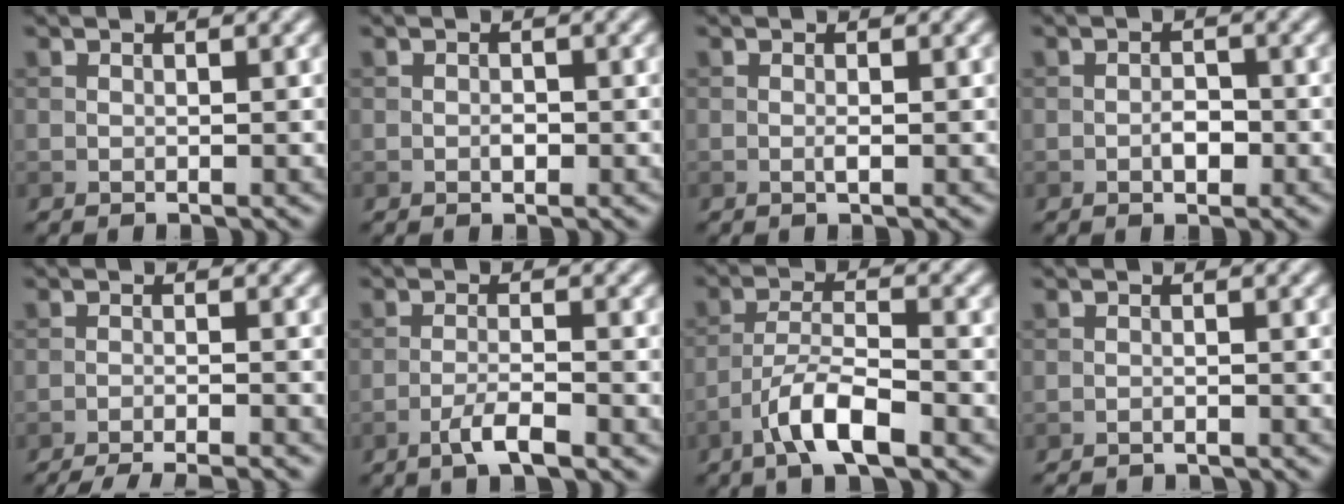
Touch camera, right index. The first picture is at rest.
{"total": 0.8, "force": [-0.3, 0.5, 0.6], "torque": [-0.008, 0.001, -0.004]}
{"total": 0.6, "force": [-0.2, 0.1, 0.6], "torque": [-0.014, -0.002, -0.005]}
{"total": 1.6, "force": [-0.6, 0.9, 1.2], "torque": [-0.019, 0.002, -0.011]}
{"total": 6.8, "force": [-6.0, 1.3, 2.9], "torque": [-0.038, -0.009, -0.090]}
{"total": 2.8, "force": [-1.8, 0.4, 2.1], "torque": [-0.040, 0.005, -0.039]}
{"total": 5.4, "force": [-3.3, 1.4, 4.1], "torque": [-0.076, 0.005, -0.066]}
{"total": 3.0, "force": [-2.9, 0.3, 0.5], "torque": [-0.015, -0.007, -0.046]}